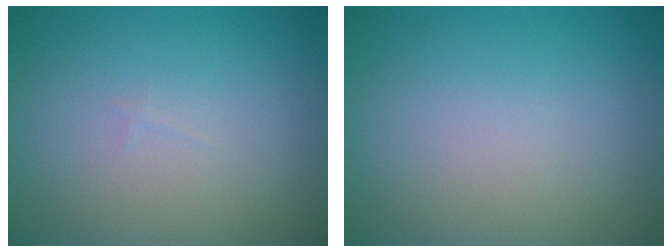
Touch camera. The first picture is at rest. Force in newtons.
{"total": 0.0}